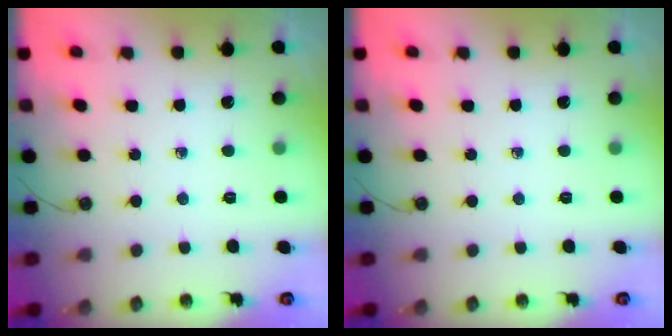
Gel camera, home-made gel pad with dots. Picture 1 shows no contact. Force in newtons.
{"total": 0.0}